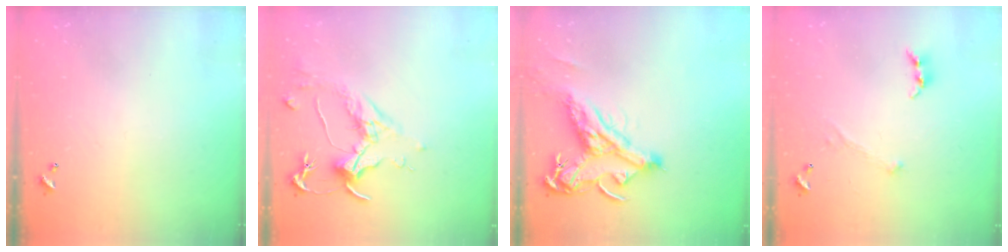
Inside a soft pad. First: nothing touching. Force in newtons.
{"total": 1.7, "press": 1.4, "slide": 0.9}
{"total": 8.6, "press": 8.4, "slide": 1.8}
{"total": 0.0}